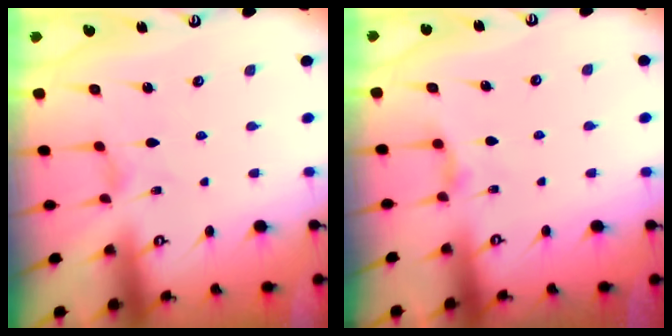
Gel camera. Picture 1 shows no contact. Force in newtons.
{"total": 3.6, "press": 3.5, "slide": 0.6}